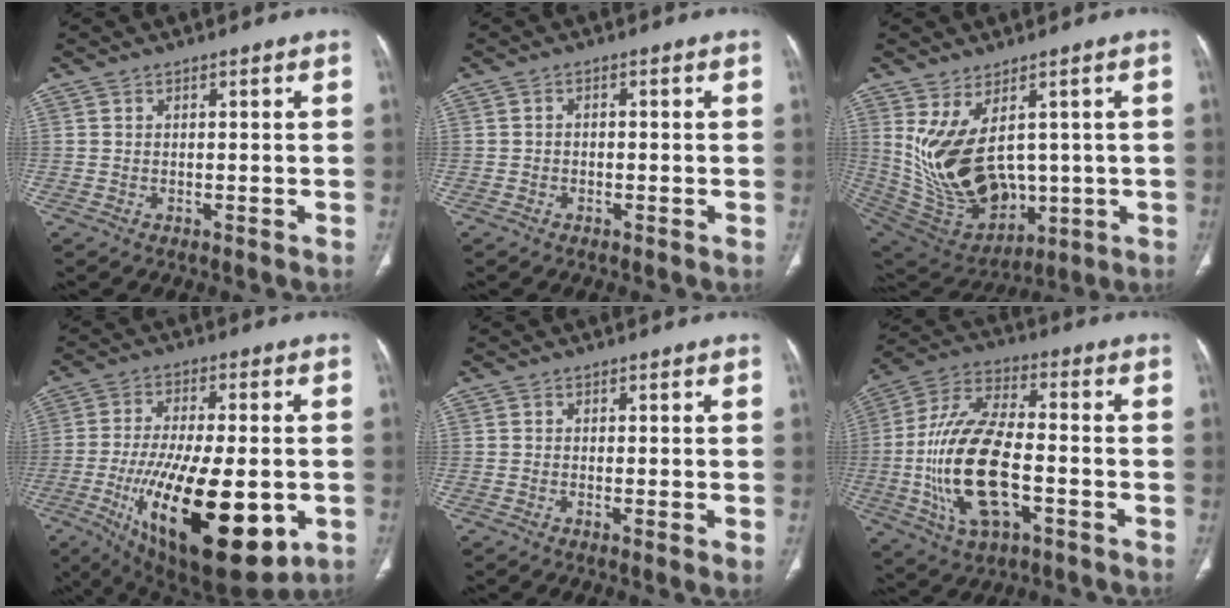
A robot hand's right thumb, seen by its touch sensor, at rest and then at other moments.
{"total": 1.0, "force": [-0.3, 0.8, 0.4], "torque": [-0.002, 0.003, -0.008]}
{"total": 17.6, "force": [2.2, 10.8, 13.8], "torque": [-0.243, -0.020, 0.084]}
{"total": 27.1, "force": [-7.3, 10.8, 23.8], "torque": [-0.403, -0.025, -0.094]}
{"total": 2.1, "force": [-0.3, 0.4, 2.0], "torque": [-0.045, -0.008, -0.008]}
{"total": 19.7, "force": [-4.0, 9.3, 16.9], "torque": [-0.338, 0.024, -0.070]}